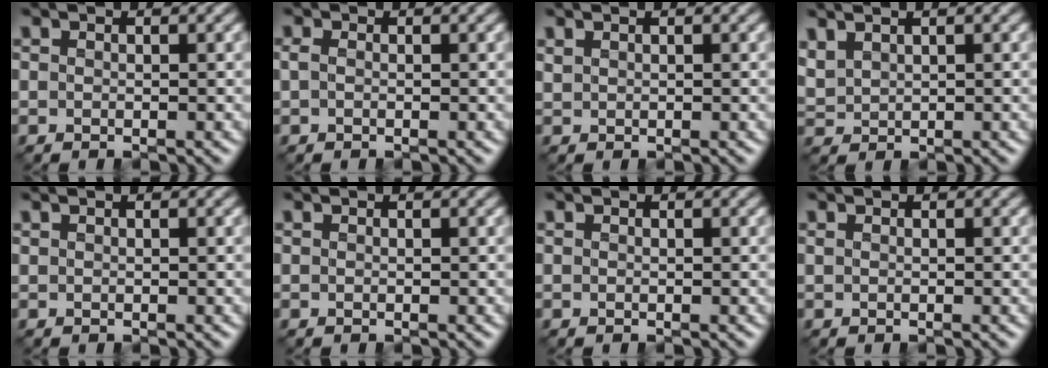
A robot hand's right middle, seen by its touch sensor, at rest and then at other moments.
{"total": 0.8, "force": [-0.1, 0.6, 0.6], "torque": [-0.015, -0.001, -0.003]}
{"total": 0.5, "force": [0.5, 0.2, 0.1], "torque": [-0.008, -0.001, 0.015]}
{"total": 2.1, "force": [1.5, 1.1, 1.0], "torque": [-0.028, 0.010, 0.037]}
{"total": 0.0}
{"total": 0.0}
{"total": 0.0}
{"total": 0.0}